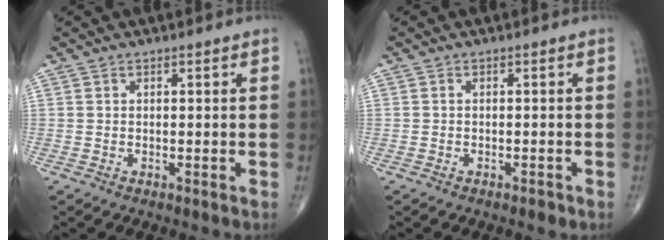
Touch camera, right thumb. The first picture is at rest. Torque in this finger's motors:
{"motor_torque": [0.24, 0.00, -0.03, -0.18, 0.06]}